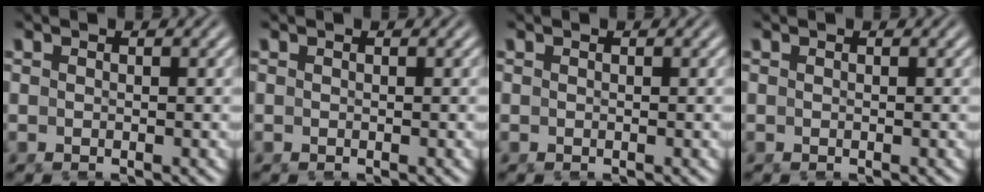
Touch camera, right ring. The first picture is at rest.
{"total": 0.0}
{"total": 0.0}
{"total": 0.0}